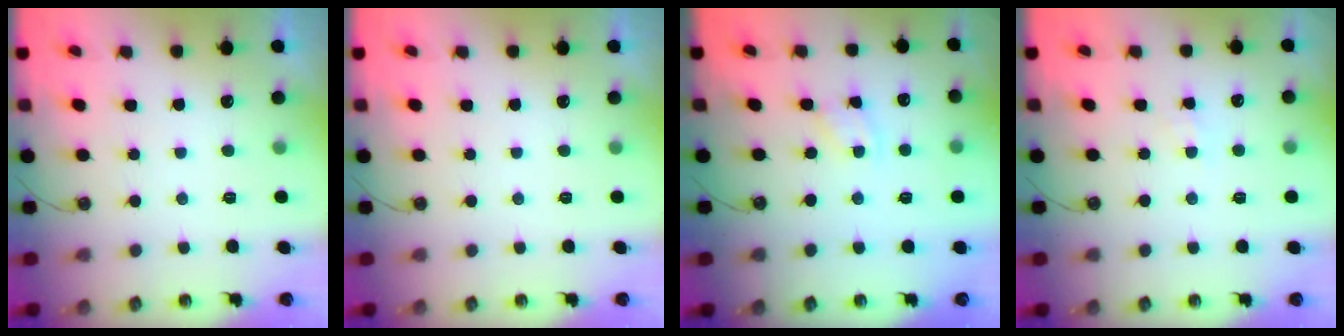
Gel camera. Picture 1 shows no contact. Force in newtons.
{"total": 0.0}
{"total": 2.1, "press": 2.1, "slide": 0.3}
{"total": 4.4, "press": 4.4, "slide": 0.6}